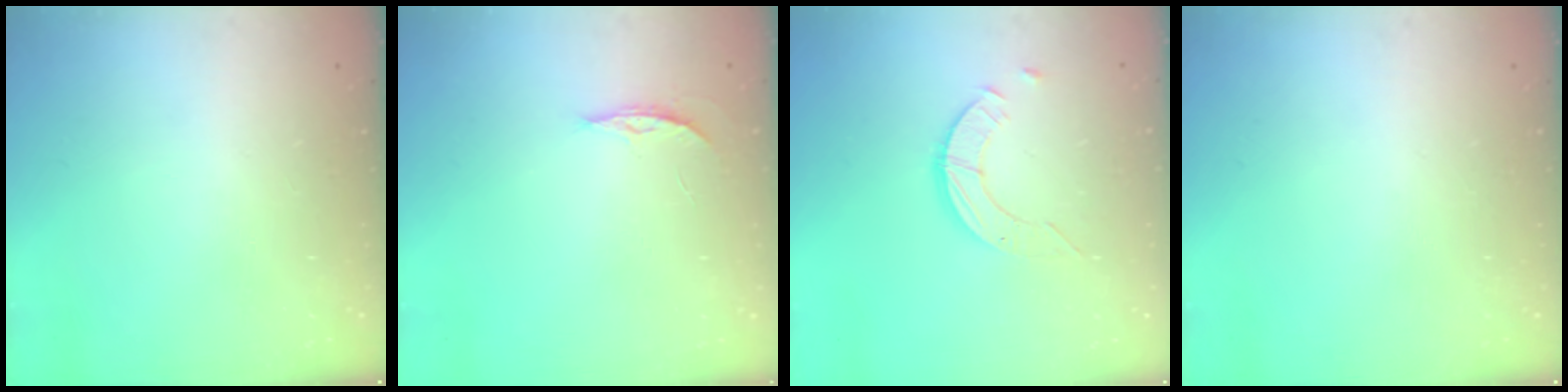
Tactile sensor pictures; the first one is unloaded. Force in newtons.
{"total": 3.5, "press": 3.5, "slide": 0.4}
{"total": 3.5, "press": 3.5, "slide": 0.2}
{"total": 0.0}